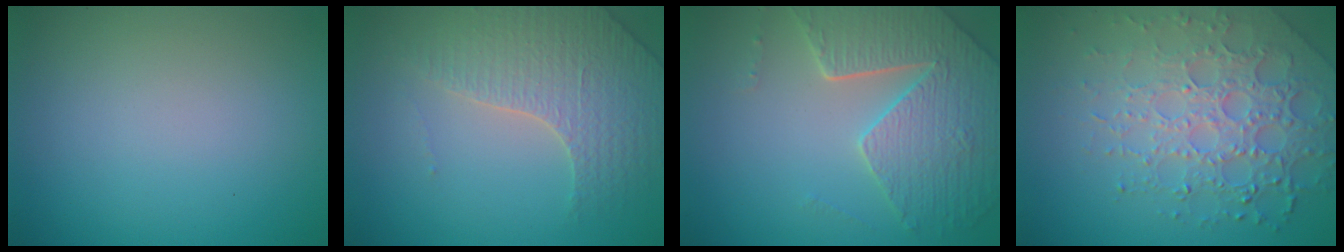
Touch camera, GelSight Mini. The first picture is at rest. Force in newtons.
{"total": 3.7, "press": 3.6, "slide": 1.0}
{"total": 6.1, "press": 5.0, "slide": 3.4}
{"total": 6.9, "press": 5.0, "slide": 4.7}